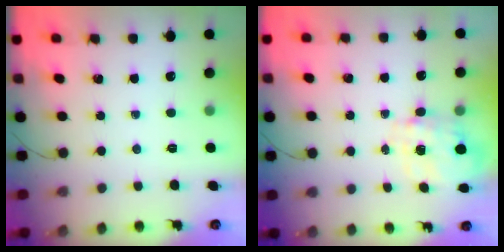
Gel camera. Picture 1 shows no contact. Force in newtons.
{"total": 3.6, "press": 3.5, "slide": 1.0}